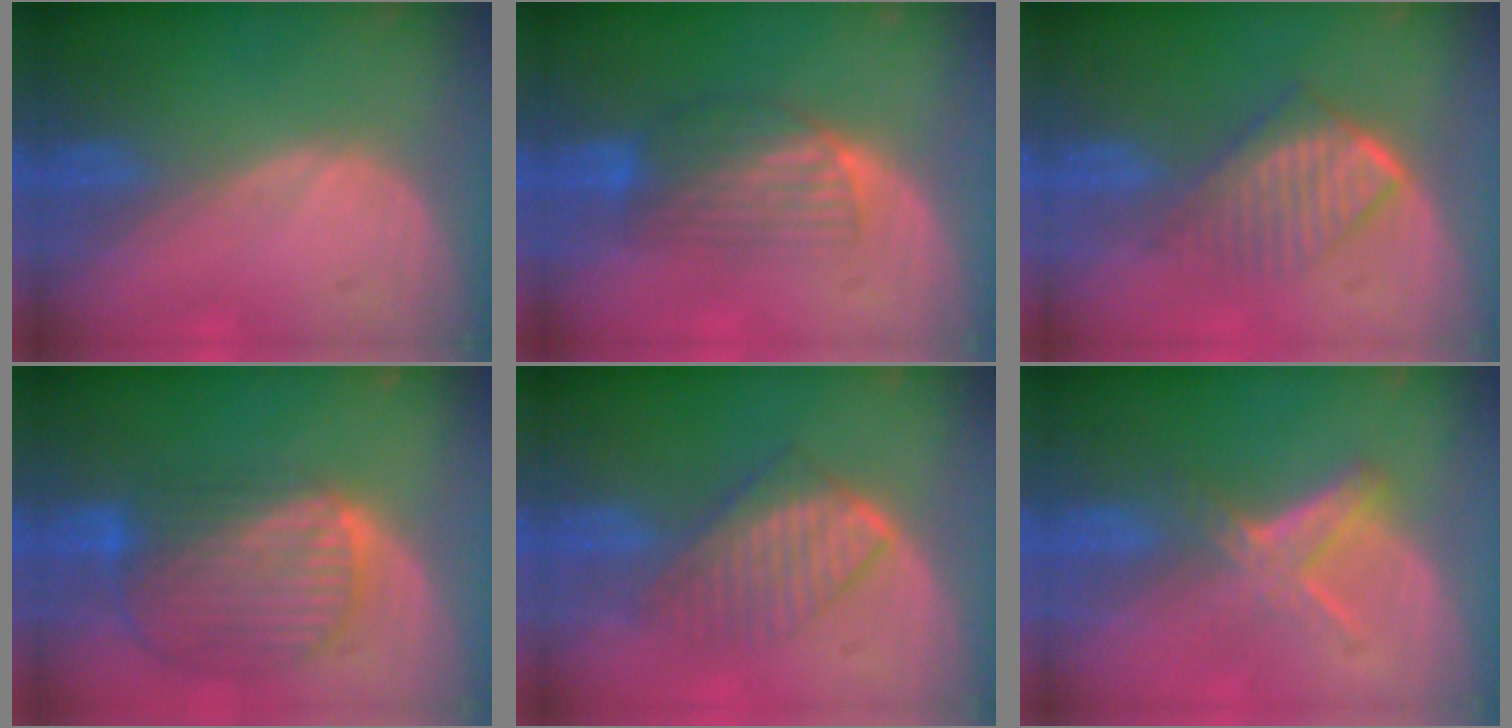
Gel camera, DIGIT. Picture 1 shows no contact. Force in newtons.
{"total": 6.6, "press": 5.8, "slide": 3.0}
{"total": 6.8, "press": 5.9, "slide": 3.4}
{"total": 10.4, "press": 8.7, "slide": 5.6}
{"total": 6.7, "press": 6.4, "slide": 1.8}
{"total": 4.9, "press": 4.8, "slide": 0.8}